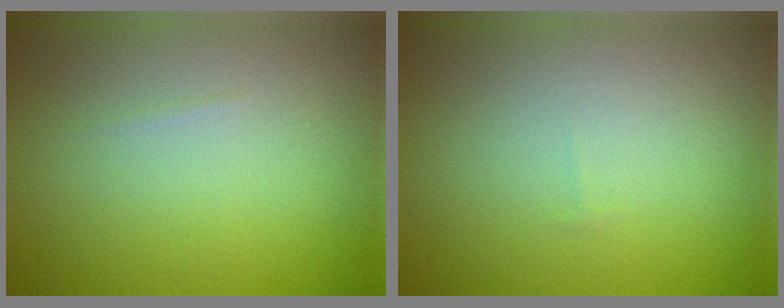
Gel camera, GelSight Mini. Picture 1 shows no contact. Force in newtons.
{"total": 0.0}